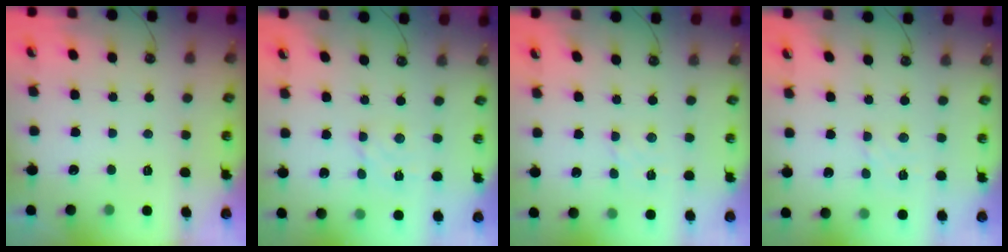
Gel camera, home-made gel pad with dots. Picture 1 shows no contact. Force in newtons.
{"total": 2.9, "press": 2.9, "slide": 0.4}
{"total": 2.9, "press": 2.8, "slide": 0.6}
{"total": 2.8, "press": 2.7, "slide": 0.5}